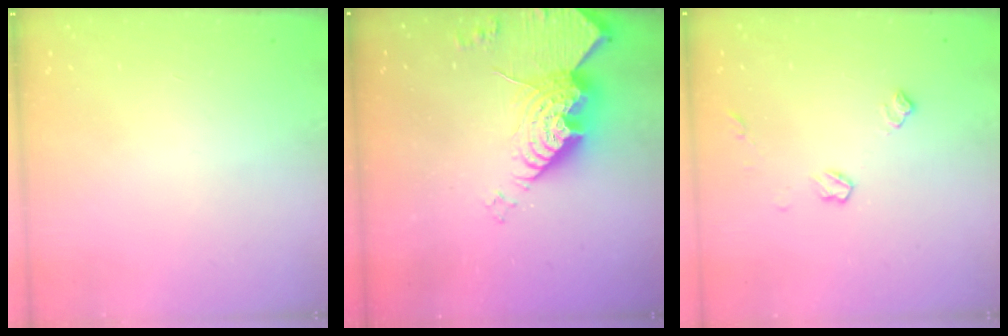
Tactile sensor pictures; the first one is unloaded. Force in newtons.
{"total": 17.7, "press": 17.6, "slide": 1.5}
{"total": 7.4, "press": 7.3, "slide": 0.9}